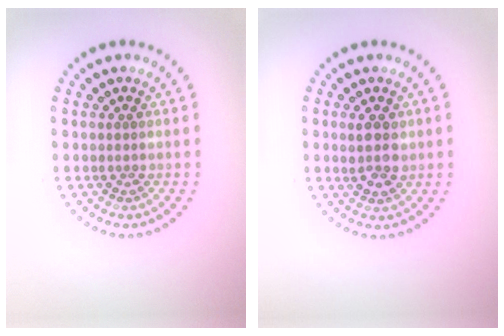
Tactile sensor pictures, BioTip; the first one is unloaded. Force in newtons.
{"total": 2.7, "press": 2.6, "slide": 0.7}